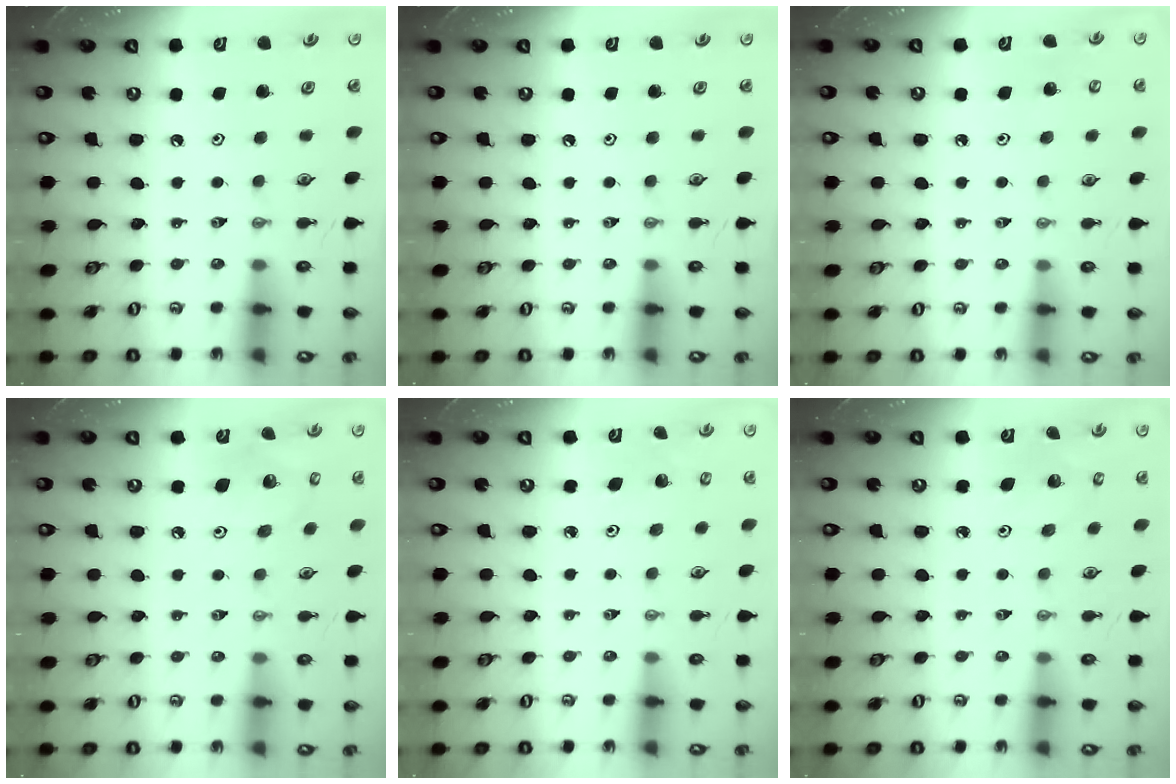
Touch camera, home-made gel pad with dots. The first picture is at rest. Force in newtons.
{"total": 0.0}
{"total": 5.4, "press": 5.4, "slide": 0.7}
{"total": 8.7, "press": 8.5, "slide": 1.9}
{"total": 3.3, "press": 3.3, "slide": 0.2}
{"total": 2.4, "press": 2.4, "slide": 0.2}